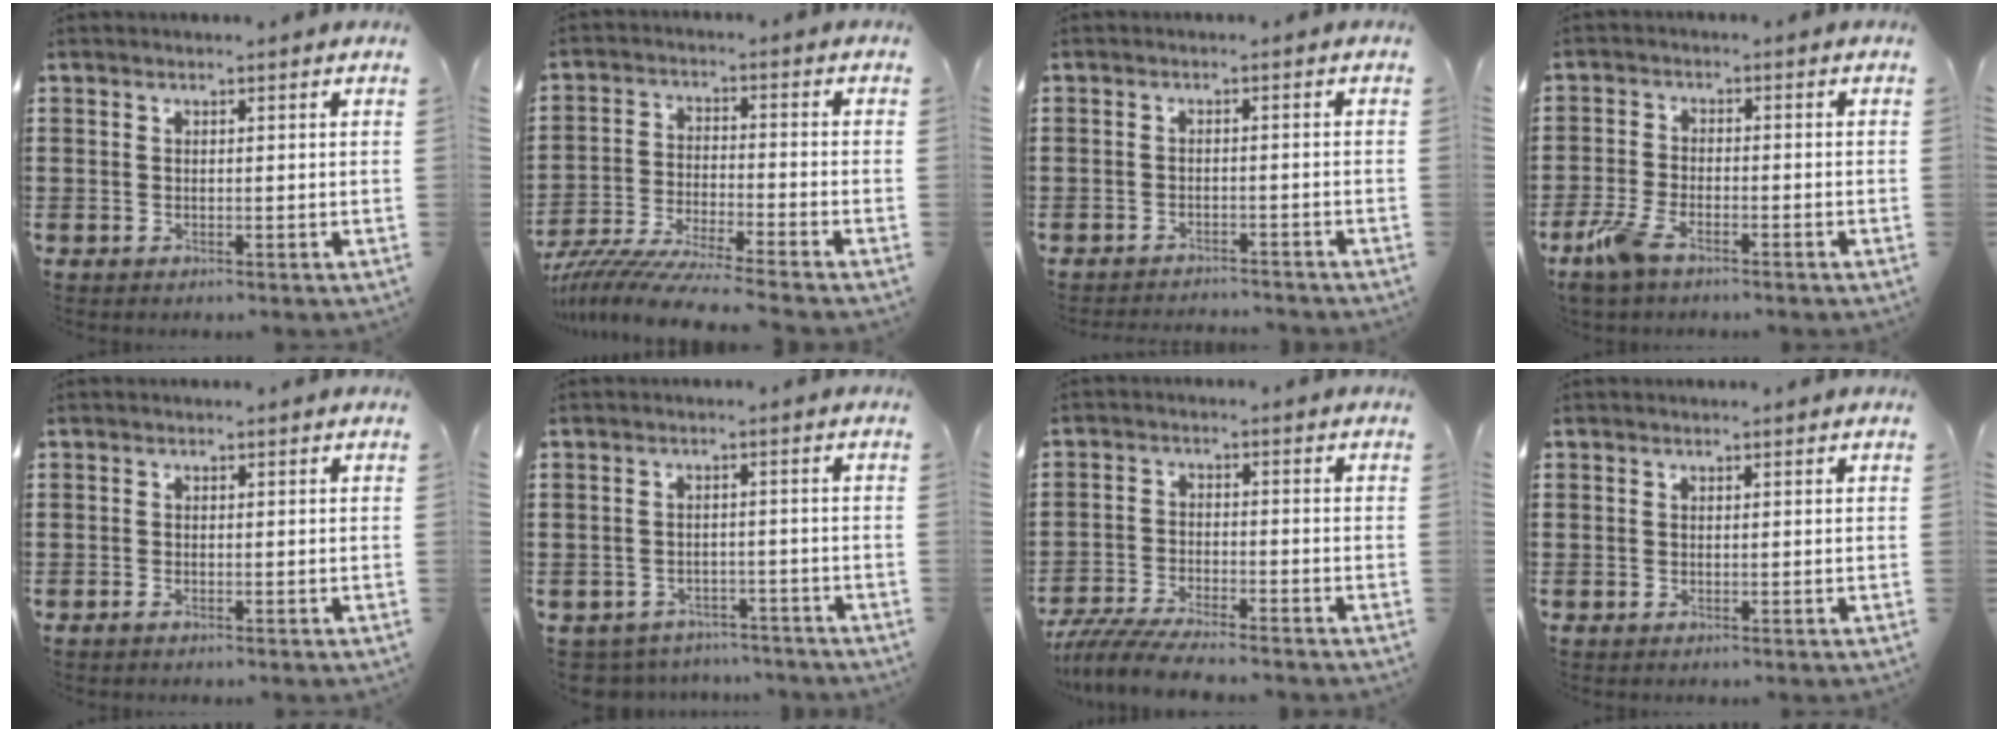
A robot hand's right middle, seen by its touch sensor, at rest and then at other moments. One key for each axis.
{"total": 7.3, "fx": -7.0, "fy": -0.5, "fz": 2.1, "tx": -0.053, "ty": -0.013, "tz": -0.140}
{"total": 1.9, "fx": -1.9, "fy": 0.0, "fz": 0.0, "tx": -0.007, "ty": 0.001, "tz": -0.041}
{"total": 5.2, "fx": -3.4, "fy": 1.6, "fz": 3.6, "tx": -0.093, "ty": -0.005, "tz": -0.071}
{"total": 0.5, "fx": -0.5, "fy": 0.0, "fz": 0.3, "tx": -0.007, "ty": -0.004, "tz": -0.008}
{"total": 3.1, "fx": -3.1, "fy": 0.6, "fz": -0.3, "tx": -0.005, "ty": 0.000, "tz": -0.068}
{"total": 5.8, "fx": -5.5, "fy": 0.4, "fz": 1.8, "tx": -0.046, "ty": -0.008, "tz": -0.110}
{"total": 0.0}